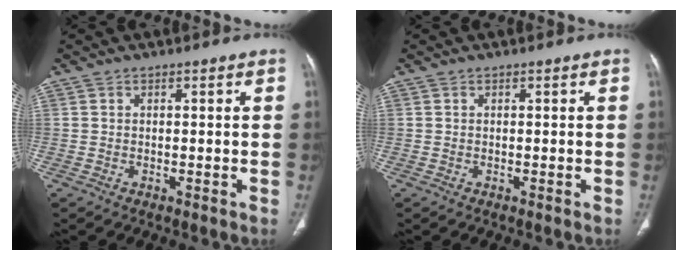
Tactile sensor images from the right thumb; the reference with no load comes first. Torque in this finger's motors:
{"motor_torque": [0.26, 0.25, 0.02, 0.02, 0.00]}